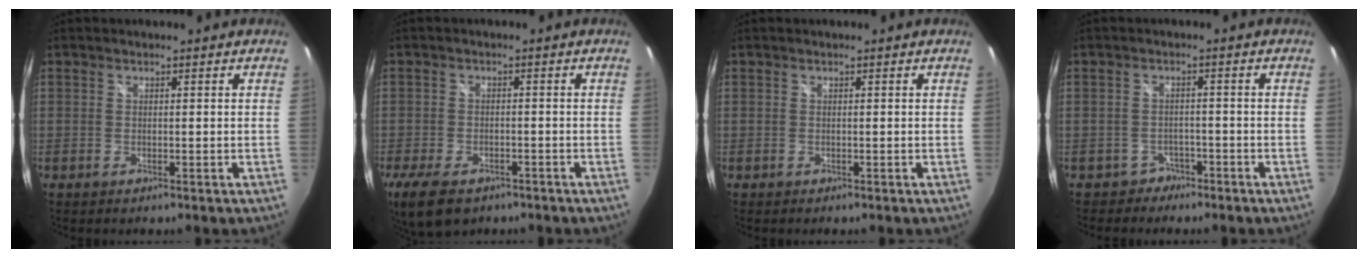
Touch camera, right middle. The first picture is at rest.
{"total": 9.4, "force": [-6.3, 4.7, 5.2], "torque": [-0.127, -0.027, -0.108]}
{"total": 0.0}
{"total": 3.1, "force": [-2.2, 2.2, -0.5], "torque": [0.007, 0.018, -0.034]}